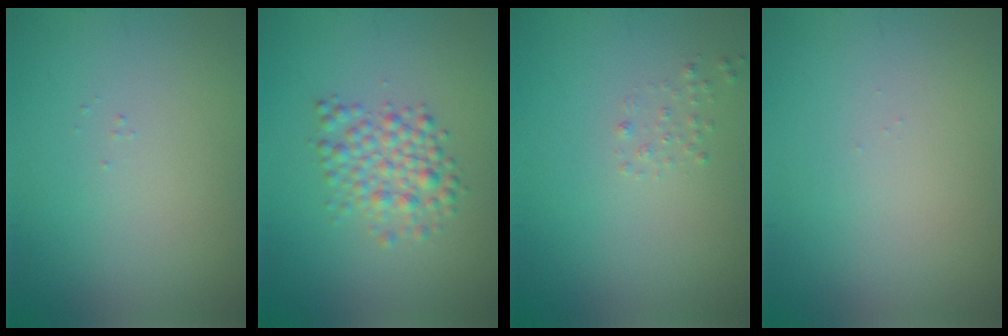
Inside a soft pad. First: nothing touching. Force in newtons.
{"total": 3.1, "press": 3.1, "slide": 0.1}
{"total": 0.6, "press": 0.6, "slide": 0.1}
{"total": 0.0}